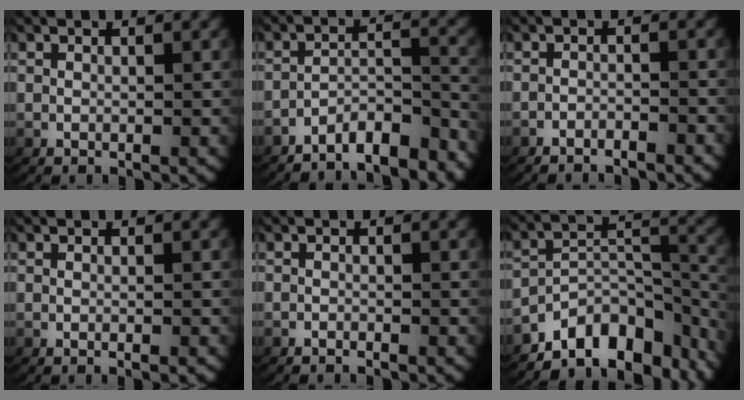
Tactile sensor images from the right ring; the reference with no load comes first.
{"total": 6.9, "force": [-6.3, 1.8, 2.0], "torque": [-0.025, -0.015, -0.100]}
{"total": 2.5, "force": [-2.5, 0.5, 0.1], "torque": [-0.003, -0.009, -0.041]}
{"total": 0.8, "force": [-0.6, 0.1, 0.6], "torque": [-0.001, 0.005, -0.012]}
{"total": 0.9, "force": [-0.9, 0.0, 0.0], "torque": [-0.008, -0.009, -0.012]}
{"total": 11.7, "force": [-7.5, 6.2, 6.4], "torque": [-0.086, -0.030, -0.106]}